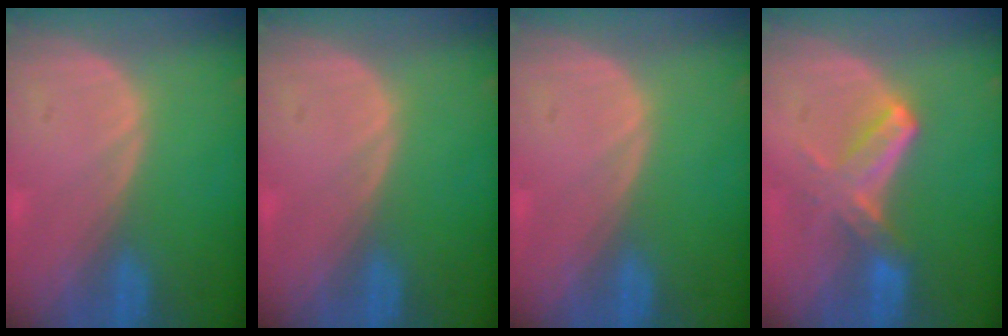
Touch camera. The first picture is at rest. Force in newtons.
{"total": 0.0}
{"total": 0.0}
{"total": 5.7, "press": 5.5, "slide": 1.4}